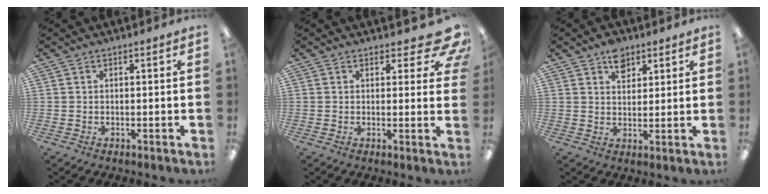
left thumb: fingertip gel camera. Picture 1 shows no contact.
{"total": 7.0, "force": [4.3, 3.1, 4.6], "torque": [-0.053, -0.019, 0.075]}
{"total": 6.0, "force": [3.9, 3.7, 2.6], "torque": [-0.031, -0.012, 0.067]}